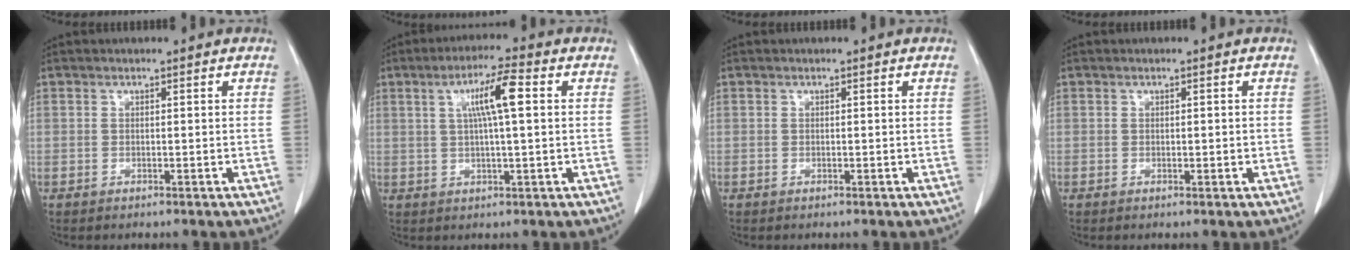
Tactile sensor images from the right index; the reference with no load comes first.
{"total": 7.1, "force": [1.8, 0.3, 6.9], "torque": [-0.122, 0.009, 0.030]}
{"total": 0.0}
{"total": 0.8, "force": [0.0, 0.4, 0.8], "torque": [-0.012, -0.001, 0.003]}